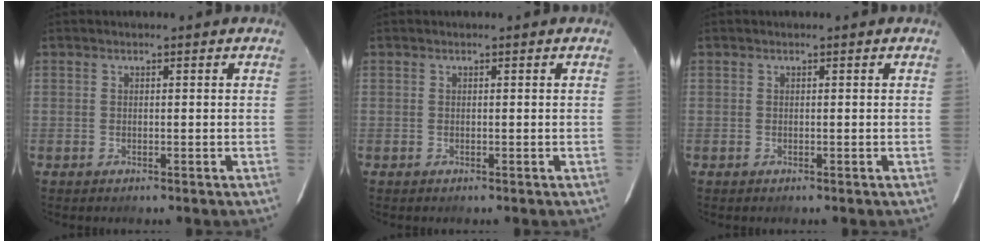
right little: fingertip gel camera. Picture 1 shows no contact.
{"total": 0.0}
{"total": 0.0}